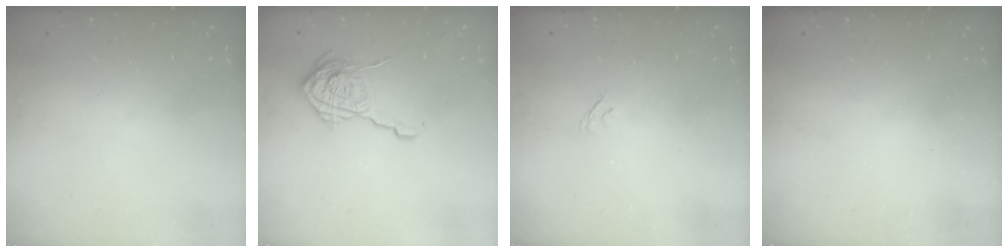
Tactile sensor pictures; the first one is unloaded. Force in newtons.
{"total": 18.1, "press": 18.1, "slide": 0.8}
{"total": 2.2, "press": 1.9, "slide": 1.1}
{"total": 2.3, "press": 2.1, "slide": 0.8}